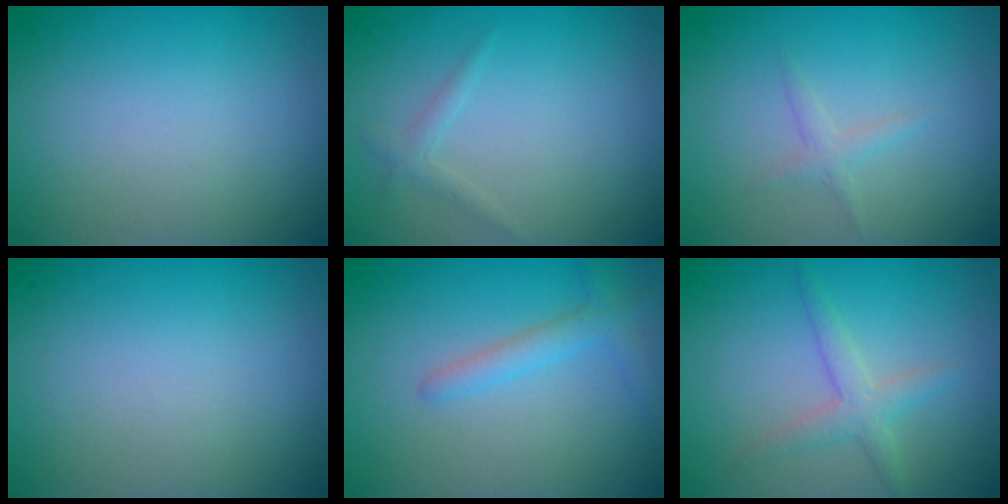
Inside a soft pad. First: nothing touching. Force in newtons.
{"total": 1.0, "press": 1.0, "slide": 0.0}
{"total": 1.0, "press": 1.0, "slide": 0.0}
{"total": 0.0}
{"total": 2.1, "press": 2.1, "slide": 0.0}
{"total": 2.2, "press": 2.2, "slide": 0.1}